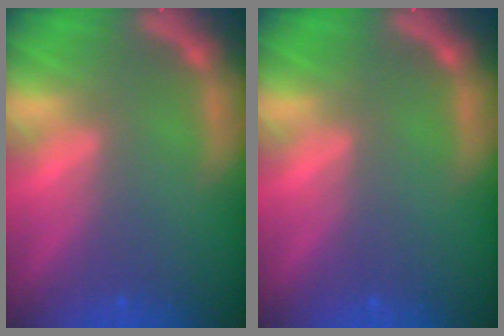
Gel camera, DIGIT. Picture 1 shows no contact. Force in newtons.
{"total": 0.0}